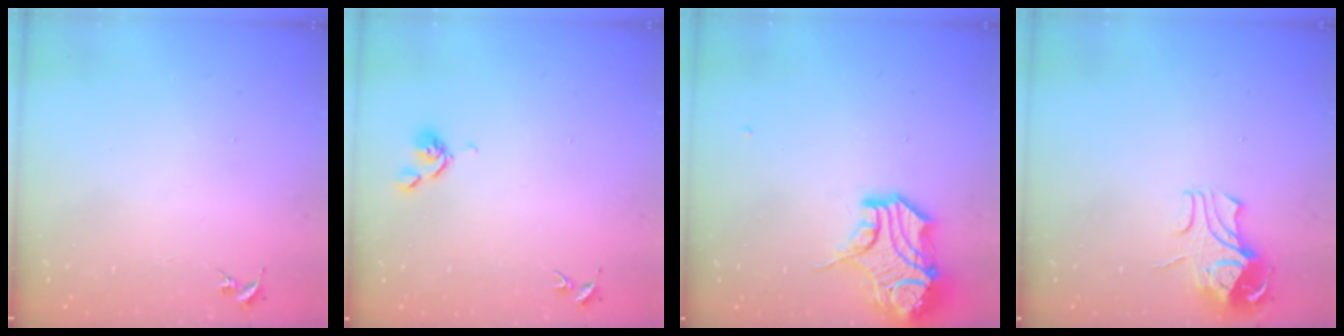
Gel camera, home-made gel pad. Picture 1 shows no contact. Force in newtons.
{"total": 6.4, "press": 6.2, "slide": 1.3}
{"total": 15.8, "press": 15.6, "slide": 2.2}
{"total": 9.0, "press": 8.9, "slide": 1.0}